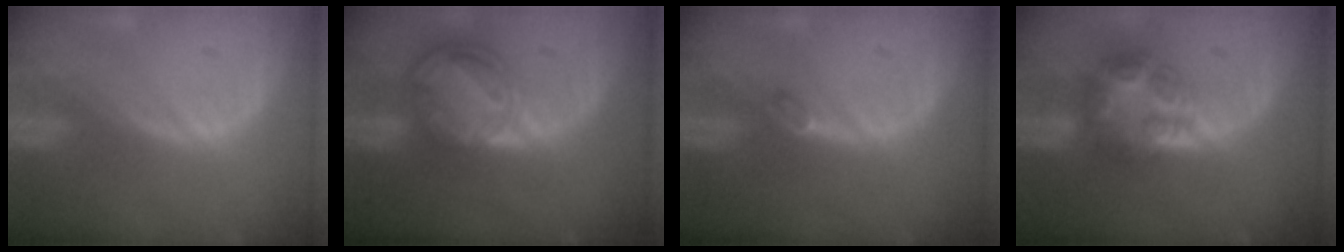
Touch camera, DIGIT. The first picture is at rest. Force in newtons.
{"total": 8.6, "press": 7.2, "slide": 4.6}
{"total": 1.2, "press": 1.2, "slide": 0.4}
{"total": 7.8, "press": 6.7, "slide": 3.9}